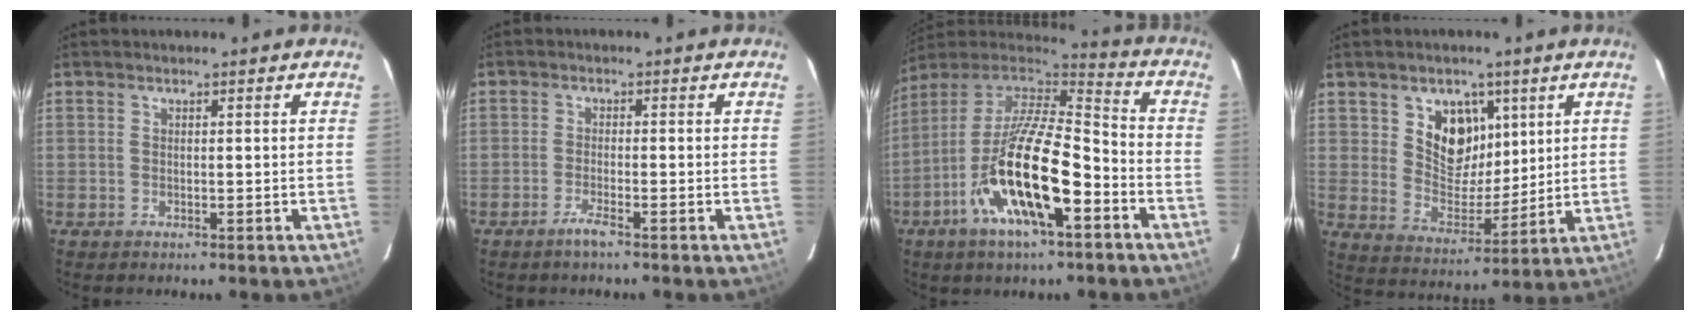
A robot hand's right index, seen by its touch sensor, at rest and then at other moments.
{"total": 1.6, "force": [-1.2, -0.2, 1.0], "torque": [-0.024, -0.002, -0.025]}
{"total": 21.2, "force": [-8.9, 6.3, 18.2], "torque": [-0.343, -0.030, -0.172]}
{"total": 10.0, "force": [4.5, 7.4, 5.1], "torque": [-0.086, -0.007, 0.089]}